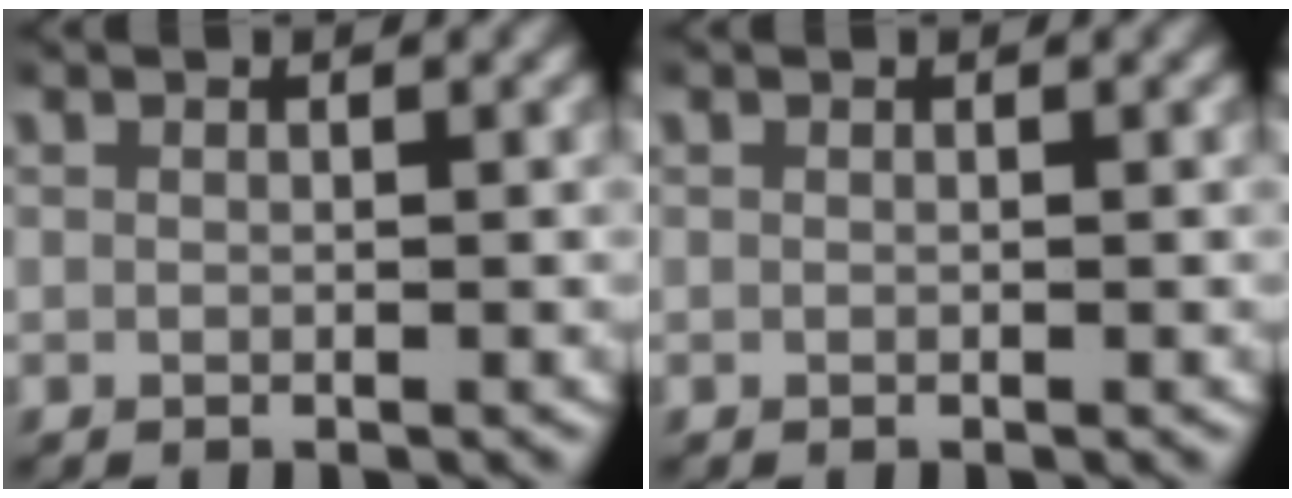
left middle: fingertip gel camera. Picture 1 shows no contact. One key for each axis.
{"total": 0.0}